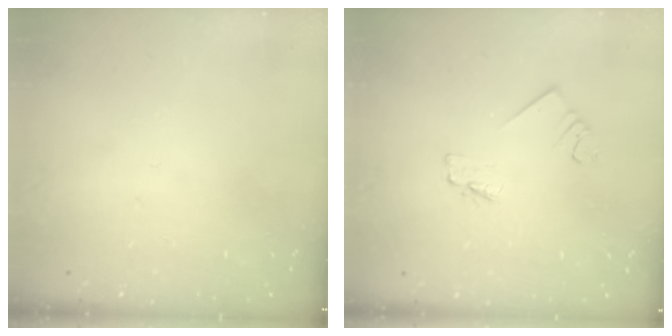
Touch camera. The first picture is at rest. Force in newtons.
{"total": 1.6, "press": 1.5, "slide": 0.2}